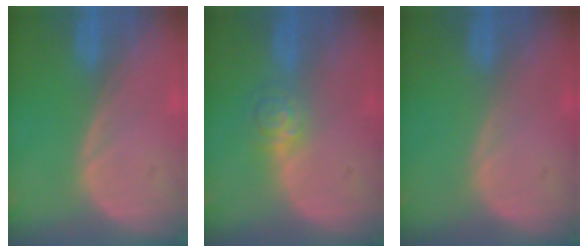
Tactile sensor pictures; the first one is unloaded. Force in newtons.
{"total": 4.0, "press": 3.6, "slide": 1.6}
{"total": 0.0}